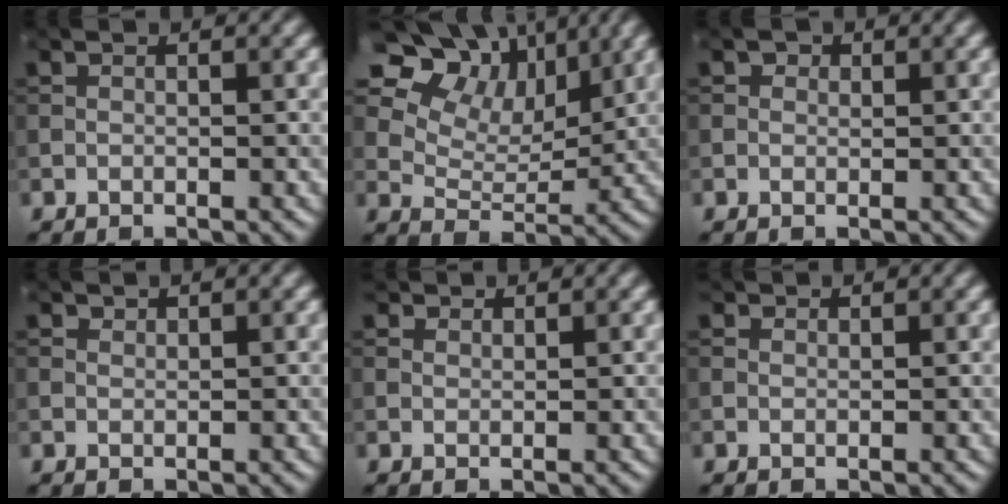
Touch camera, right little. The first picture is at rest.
{"total": 13.6, "force": [8.4, 8.3, 6.7], "torque": [-0.138, 0.025, 0.145]}
{"total": 0.9, "force": [0.5, 0.7, 0.3], "torque": [-0.005, -0.002, 0.003]}
{"total": 0.7, "force": [0.6, 0.2, 0.1], "torque": [-0.002, -0.001, 0.014]}
{"total": 1.5, "force": [1.3, 0.6, 0.4], "torque": [-0.011, 0.001, 0.023]}
{"total": 1.0, "force": [0.9, 0.4, 0.2], "torque": [-0.007, 0.001, 0.016]}